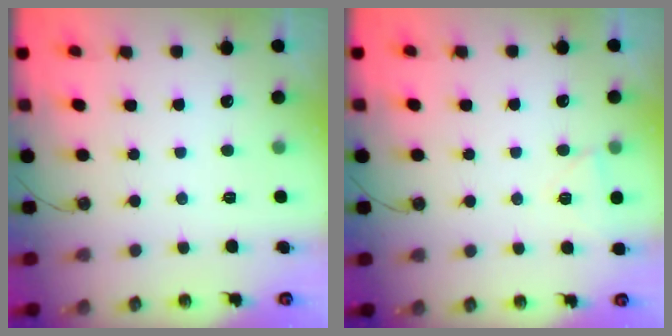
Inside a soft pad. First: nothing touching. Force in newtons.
{"total": 4.0, "press": 3.9, "slide": 0.4}